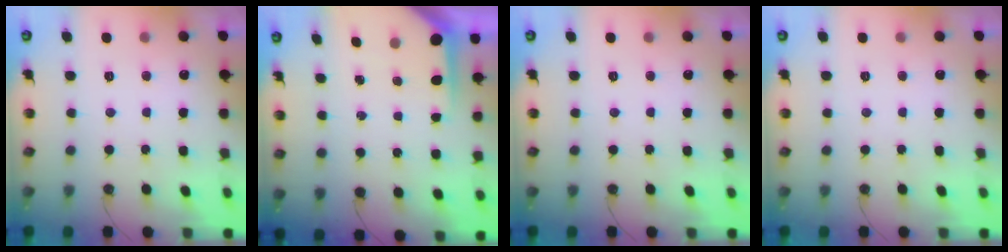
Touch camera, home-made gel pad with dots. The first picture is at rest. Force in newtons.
{"total": 6.2, "press": 6.2, "slide": 0.6}
{"total": 0.0}
{"total": 0.0}